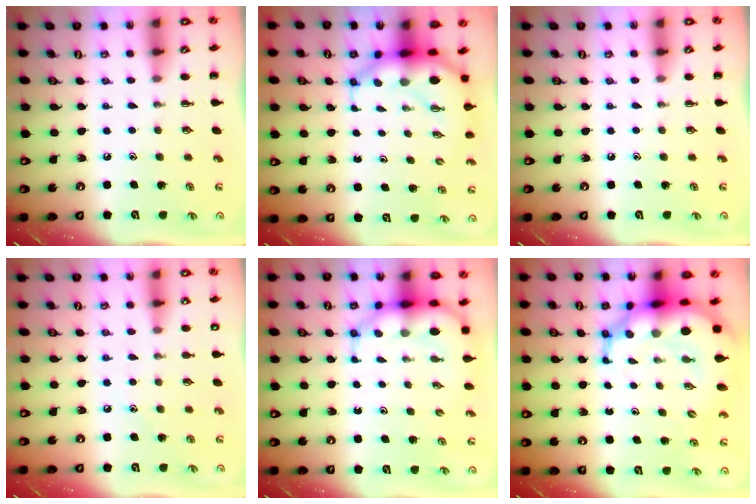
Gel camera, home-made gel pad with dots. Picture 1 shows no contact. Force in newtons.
{"total": 7.4, "press": 7.1, "slide": 2.3}
{"total": 0.0}
{"total": 6.1, "press": 5.9, "slide": 1.7}
{"total": 7.9, "press": 7.5, "slide": 2.2}
{"total": 13.4, "press": 12.9, "slide": 3.8}